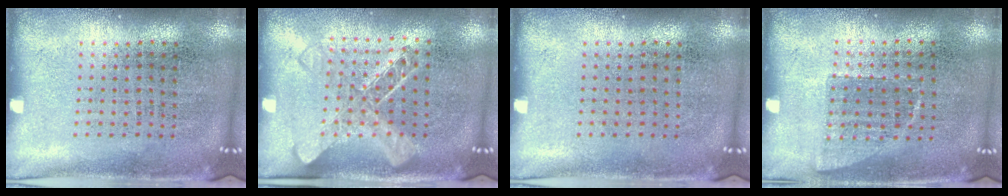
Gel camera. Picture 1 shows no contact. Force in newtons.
{"total": 1.6, "press": 1.5, "slide": 0.6}
{"total": 0.0}
{"total": 0.8, "press": 0.7, "slide": 0.4}